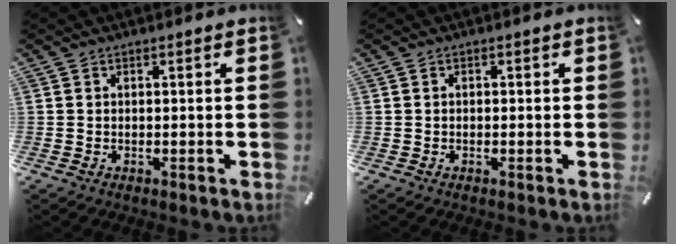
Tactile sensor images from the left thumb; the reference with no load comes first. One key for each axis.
{"total": 0.6, "fx": -0.2, "fy": 0.4, "fz": 0.3, "tx": -0.006, "ty": 0.002, "tz": -0.005}